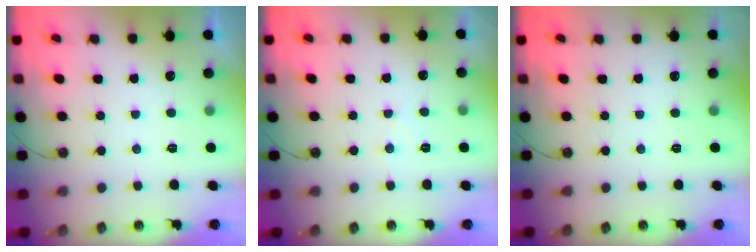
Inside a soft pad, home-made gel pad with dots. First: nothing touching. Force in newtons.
{"total": 5.2, "press": 5.2, "slide": 0.7}
{"total": 0.0}